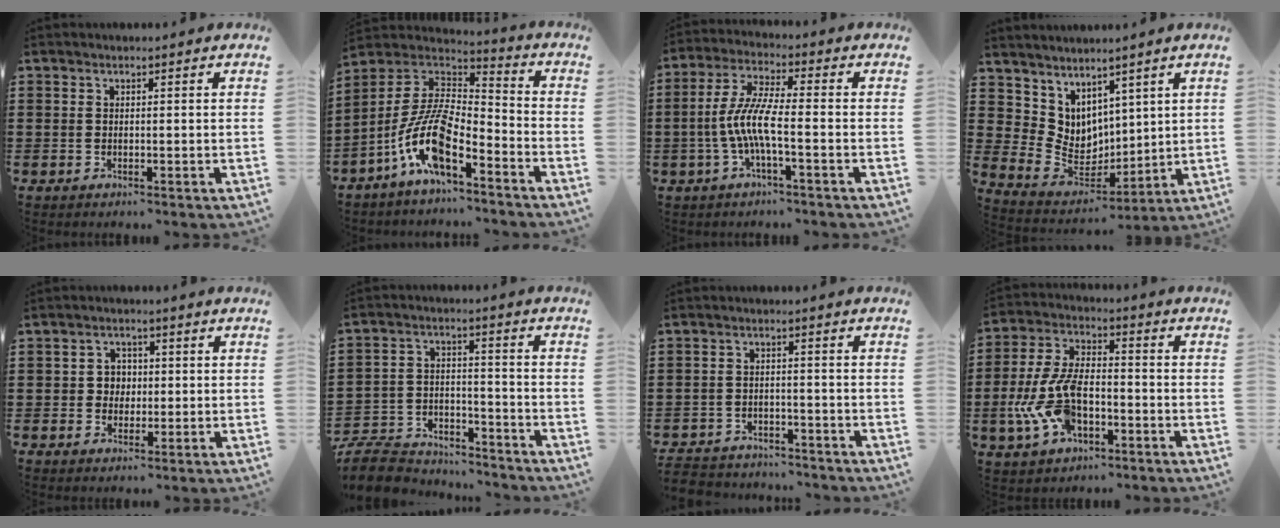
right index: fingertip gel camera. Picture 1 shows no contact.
{"total": 12.2, "force": [-6.7, 3.9, 9.4], "torque": [-0.223, -0.011, -0.139]}
{"total": 7.3, "force": [-2.4, 1.2, 6.7], "torque": [-0.158, -0.013, -0.054]}
{"total": 6.0, "force": [4.0, 4.6, 0.0], "torque": [-0.043, -0.040, 0.081]}
{"total": 3.2, "force": [0.0, 2.9, 1.2], "torque": [-0.035, 0.010, -0.004]}
{"total": 9.0, "force": [-8.6, 2.0, 1.6], "torque": [-0.044, 0.018, -0.172]}
{"total": 3.4, "force": [-3.4, 0.4, -0.2], "torque": [-0.004, -0.002, -0.073]}
{"total": 11.2, "force": [-3.4, 5.8, 9.0], "torque": [-0.226, -0.008, -0.069]}